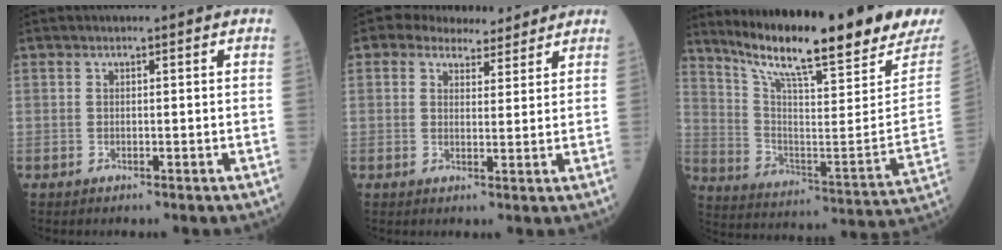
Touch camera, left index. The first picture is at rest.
{"total": 3.6, "force": [3.0, 2.0, 0.6], "torque": [-0.006, 0.015, 0.044]}
{"total": 26.7, "force": [22.0, 2.1, 15.1], "torque": [-0.254, -0.067, 0.312]}